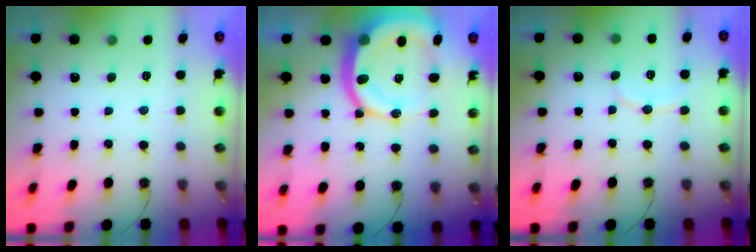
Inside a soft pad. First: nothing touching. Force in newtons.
{"total": 17.4, "press": 17.3, "slide": 2.3}
{"total": 7.1, "press": 6.9, "slide": 1.8}